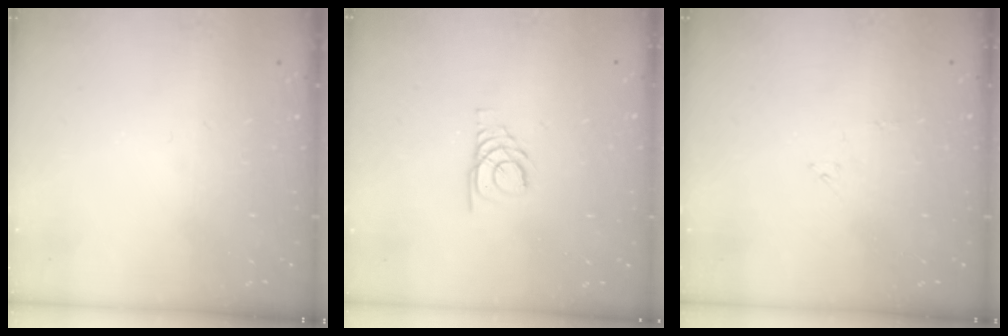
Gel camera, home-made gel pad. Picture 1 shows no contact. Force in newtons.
{"total": 3.3, "press": 3.3, "slide": 0.3}
{"total": 4.7, "press": 4.7, "slide": 0.2}